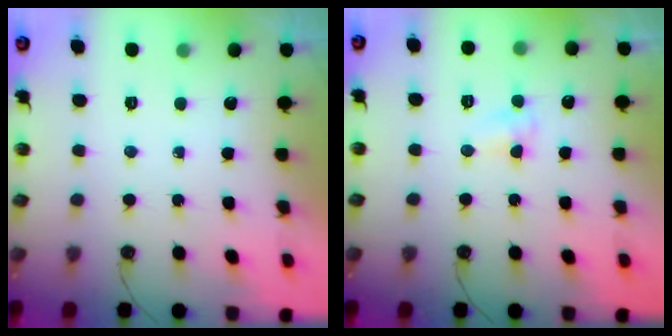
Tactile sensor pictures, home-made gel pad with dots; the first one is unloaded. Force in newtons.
{"total": 3.0, "press": 3.0, "slide": 0.4}